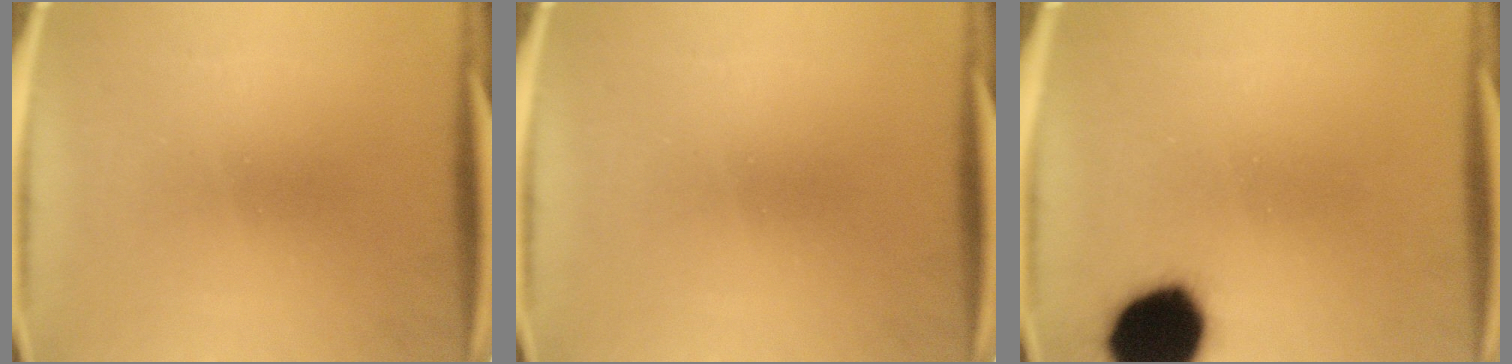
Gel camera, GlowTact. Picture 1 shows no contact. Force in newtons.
{"total": 0.0}
{"total": 17.1}